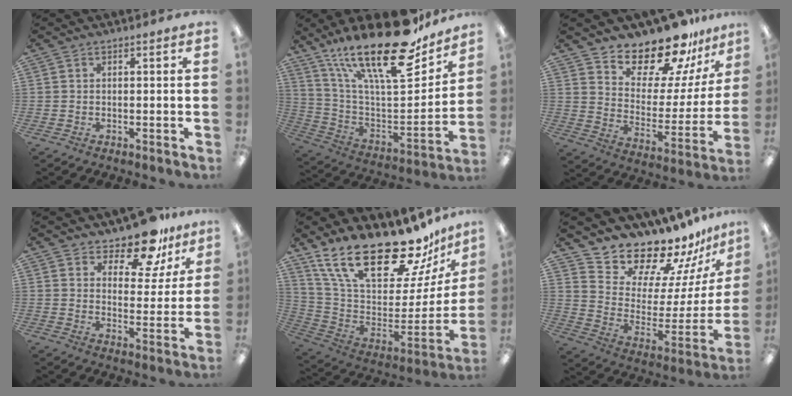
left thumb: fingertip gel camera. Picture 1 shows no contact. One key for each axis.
{"total": 28.4, "fx": 18.7, "fy": 9.3, "fz": 19.2, "tx": -0.330, "ty": -0.117, "tz": 0.314}
{"total": 17.9, "fx": 16.1, "fy": 5.9, "fz": 5.2, "tx": -0.086, "ty": -0.141, "tz": 0.283}
{"total": 12.6, "fx": 10.5, "fy": 5.0, "fz": 4.9, "tx": -0.072, "ty": -0.076, "tz": 0.189}
{"total": 26.5, "fx": 19.5, "fy": 9.4, "fz": 15.3, "tx": -0.260, "ty": -0.139, "tz": 0.346}
{"total": 15.6, "fx": 15.0, "fy": 4.0, "fz": 1.2, "tx": -0.032, "ty": -0.156, "tz": 0.259}